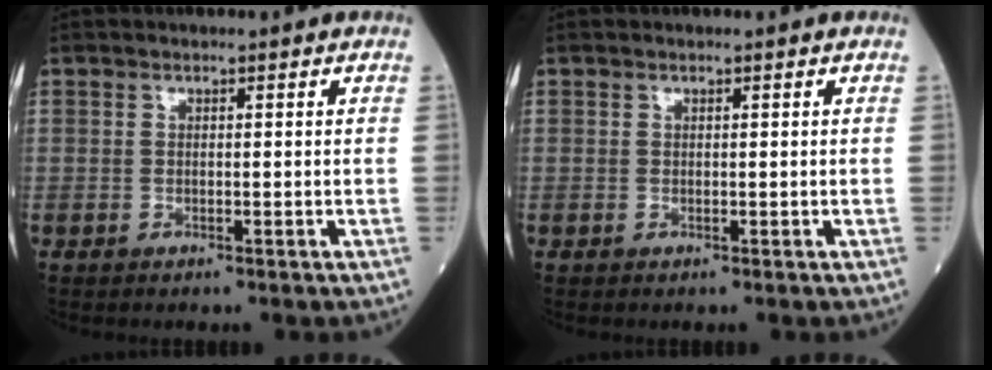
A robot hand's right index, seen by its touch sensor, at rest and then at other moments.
{"total": 0.0}